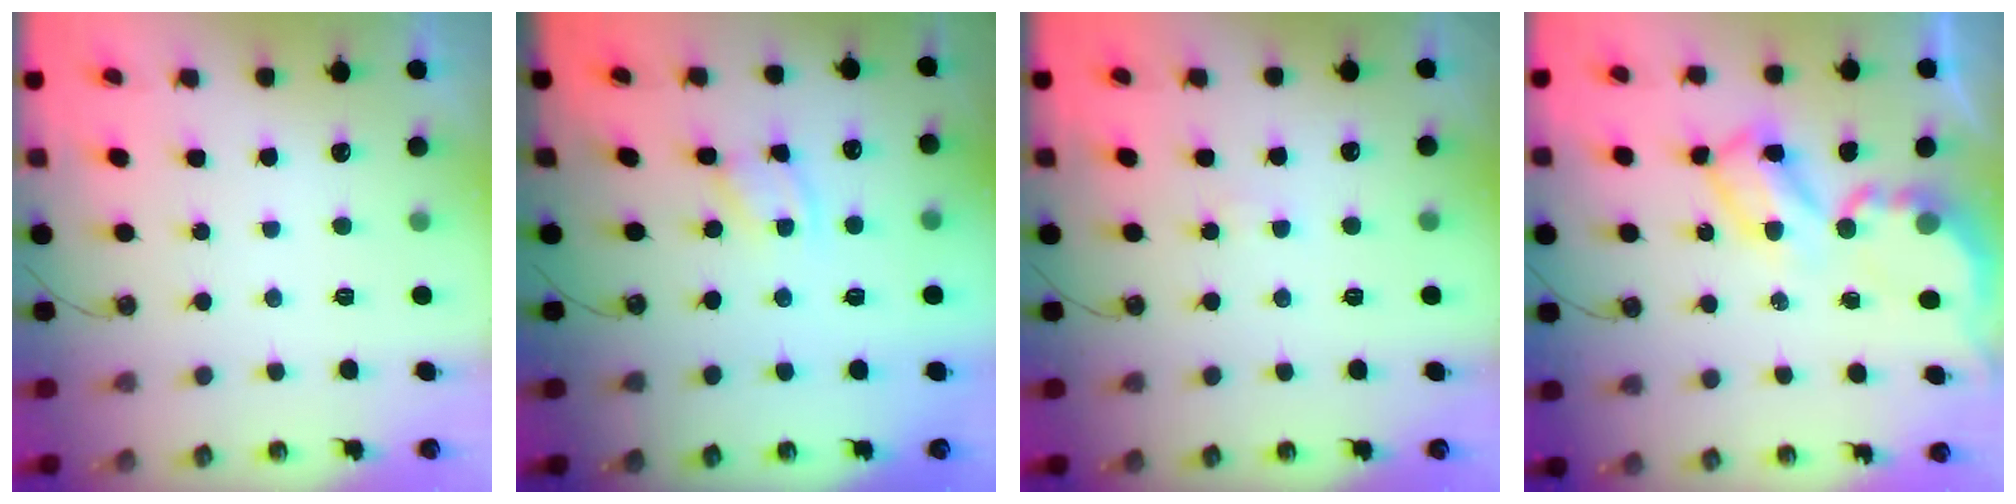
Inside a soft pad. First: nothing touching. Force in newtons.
{"total": 2.5, "press": 2.5, "slide": 0.1}
{"total": 1.2, "press": 1.1, "slide": 0.2}
{"total": 8.9, "press": 8.9, "slide": 0.5}